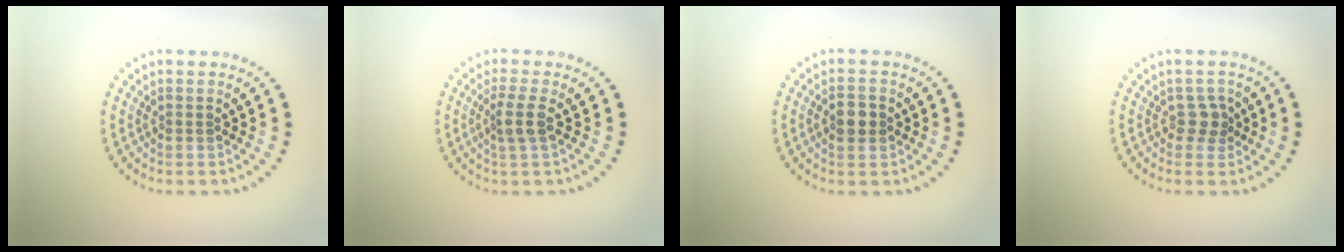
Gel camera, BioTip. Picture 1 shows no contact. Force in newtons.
{"total": 1.8, "press": 1.5, "slide": 1.1}
{"total": 2.7, "press": 2.7, "slide": 0.1}
{"total": 1.6, "press": 1.3, "slide": 1.0}